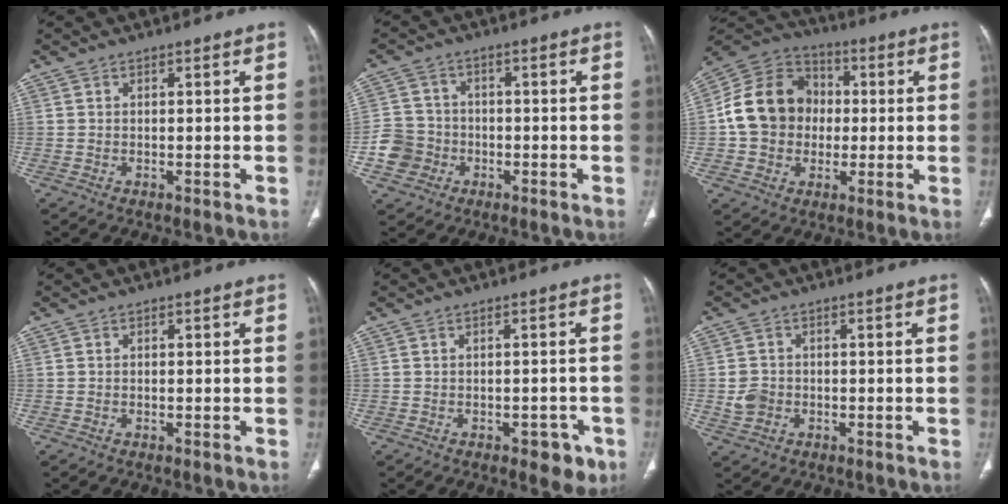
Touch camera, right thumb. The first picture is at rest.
{"total": 6.8, "force": [-2.4, 6.2, 1.5], "torque": [-0.009, 0.020, -0.046]}
{"total": 15.4, "force": [0.0, 13.2, 7.9], "torque": [-0.120, 0.027, -0.006]}
{"total": 0.0}
{"total": 4.6, "force": [-2.3, 2.6, 3.0], "torque": [-0.017, 0.010, -0.024]}
{"total": 4.0, "force": [-0.8, 3.4, 1.9], "torque": [-0.032, 0.008, -0.012]}